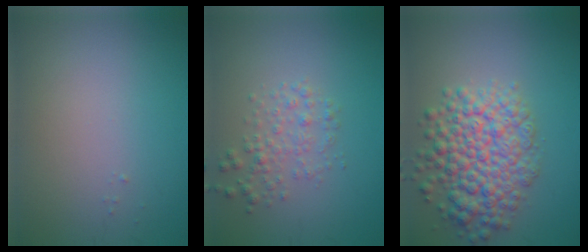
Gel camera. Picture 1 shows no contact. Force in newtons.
{"total": 2.3, "press": 2.3, "slide": 0.0}
{"total": 7.4, "press": 7.4, "slide": 0.3}